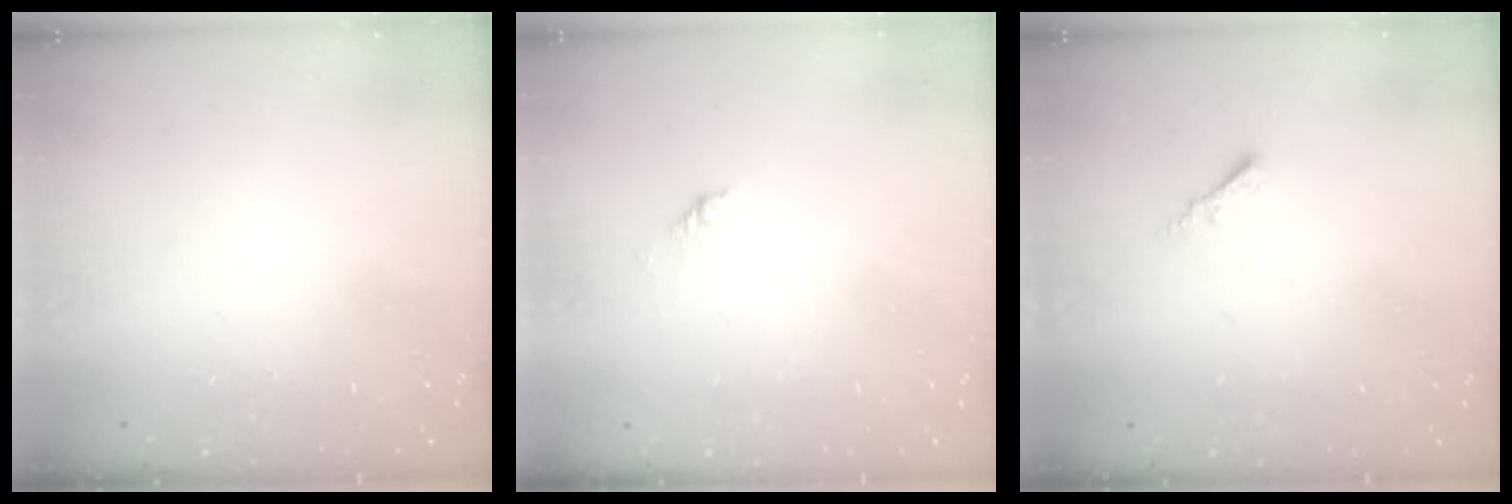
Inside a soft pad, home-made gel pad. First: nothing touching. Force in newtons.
{"total": 1.5, "press": 1.4, "slide": 0.5}
{"total": 1.8, "press": 1.7, "slide": 0.5}